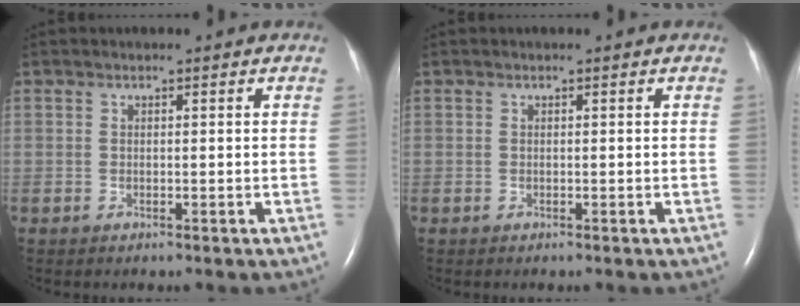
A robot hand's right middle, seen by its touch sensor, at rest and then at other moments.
{"total": 0.0}